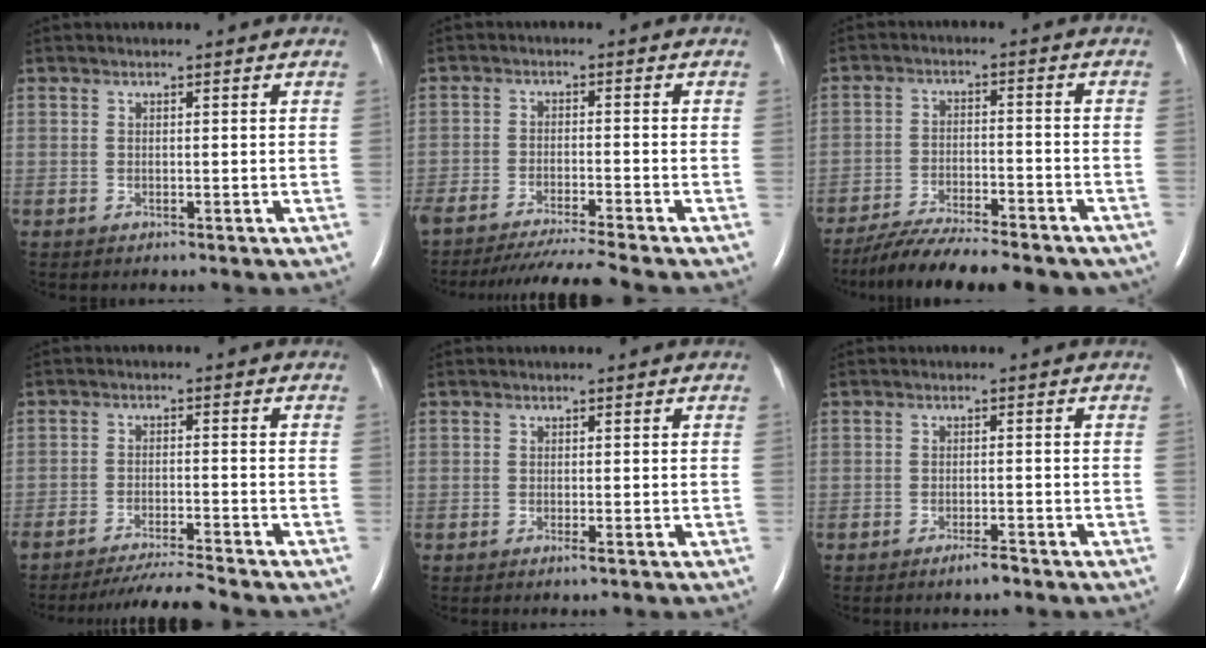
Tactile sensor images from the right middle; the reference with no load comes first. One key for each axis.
{"total": 10.2, "fx": -9.2, "fy": -1.8, "fz": 4.1, "tx": -0.050, "ty": -0.027, "tz": -0.151}
{"total": 16.4, "fx": -14.2, "fy": 3.2, "fz": 7.6, "tx": -0.122, "ty": -0.007, "tz": -0.210}
{"total": 6.8, "fx": -6.4, "fy": -1.4, "fz": 2.0, "tx": -0.030, "ty": -0.019, "tz": -0.110}
{"total": 0.6, "fx": -0.3, "fy": 0.0, "fz": 0.5, "tx": -0.011, "ty": -0.002, "tz": -0.006}
{"total": 2.1, "fx": -1.7, "fy": 0.2, "fz": 1.3, "tx": -0.027, "ty": -0.003, "tz": -0.028}